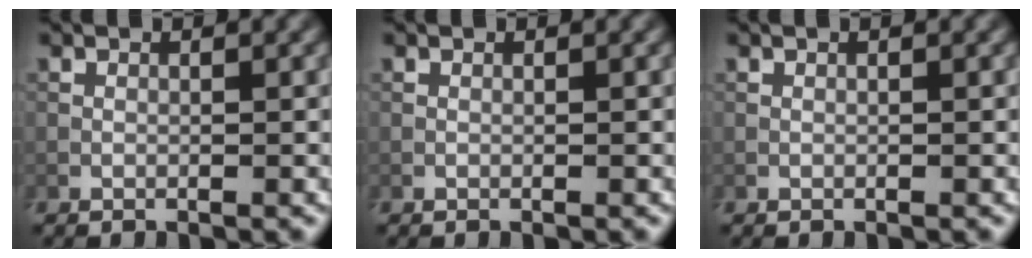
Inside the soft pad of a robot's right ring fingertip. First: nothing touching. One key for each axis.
{"total": 0.0}
{"total": 0.0}